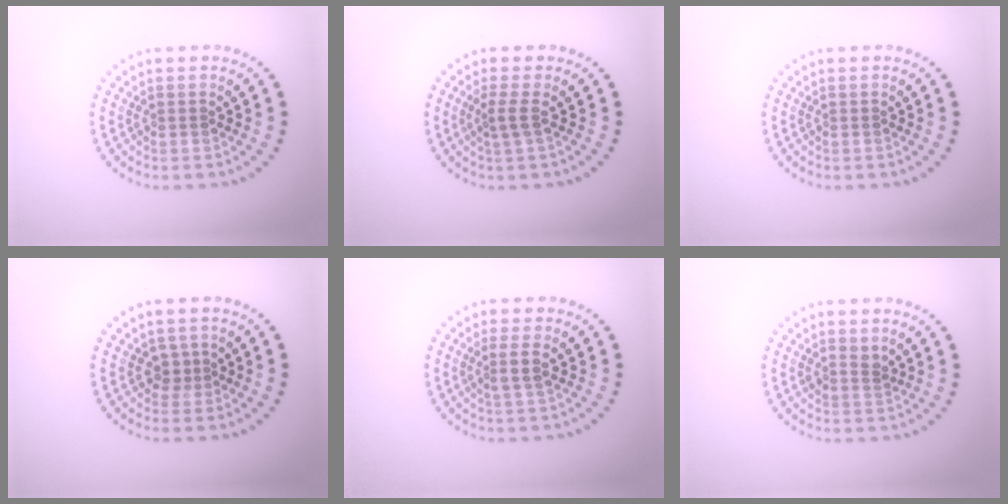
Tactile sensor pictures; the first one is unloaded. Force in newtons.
{"total": 1.7, "press": 1.2, "slide": 1.3}
{"total": 0.0}
{"total": 1.4, "press": 1.2, "slide": 0.8}
{"total": 1.8, "press": 1.4, "slide": 1.1}
{"total": 1.1, "press": 0.9, "slide": 0.6}